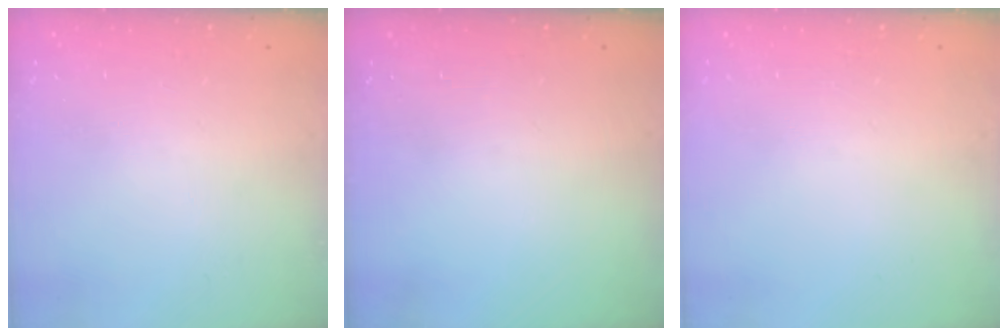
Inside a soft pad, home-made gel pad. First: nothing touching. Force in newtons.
{"total": 0.0}
{"total": 0.0}